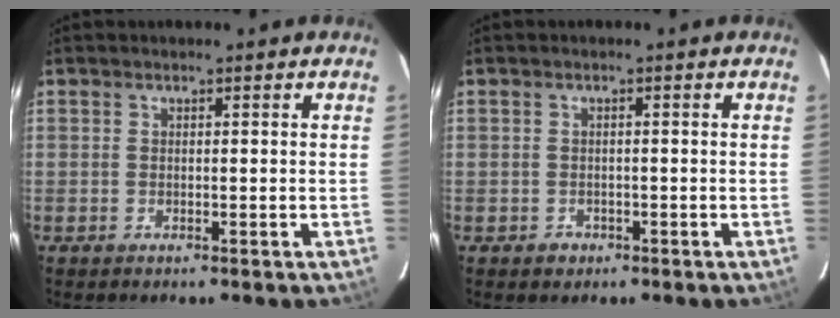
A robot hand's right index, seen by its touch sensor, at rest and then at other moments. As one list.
[{"total": 2.1, "force": [-1.0, 1.8, 0.3], "torque": [-0.006, 0.003, -0.010]}]